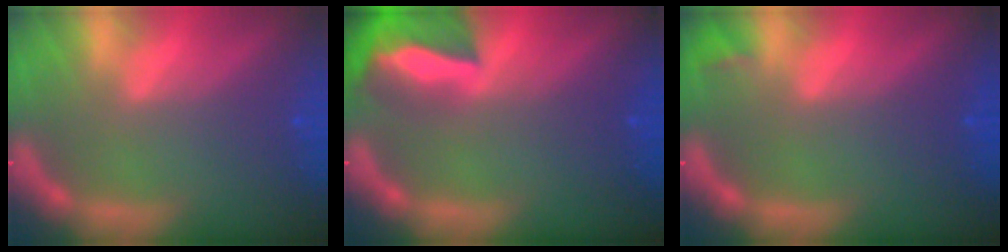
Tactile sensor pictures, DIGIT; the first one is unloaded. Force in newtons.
{"total": 9.4}
{"total": 0.9}